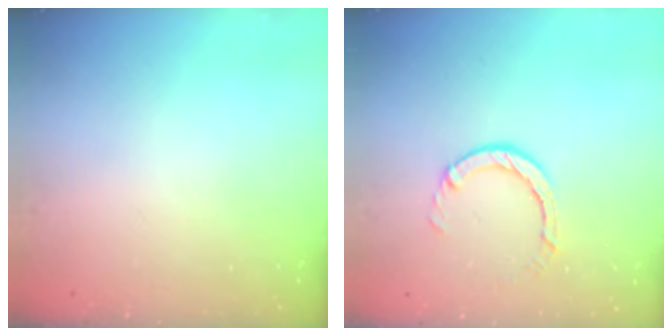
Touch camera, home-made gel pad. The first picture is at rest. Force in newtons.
{"total": 2.9, "press": 2.9, "slide": 0.5}